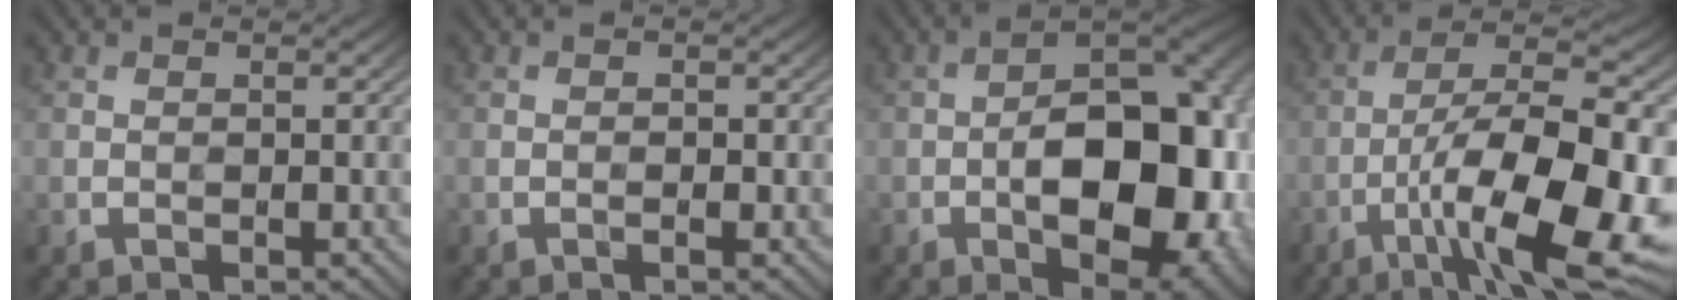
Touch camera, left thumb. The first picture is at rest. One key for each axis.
{"total": 0.8, "fx": -0.3, "fy": 0.2, "fz": 0.7, "tx": -0.009, "ty": 0.002, "tz": -0.005}
{"total": 16.8, "fx": -3.6, "fy": 8.9, "fz": 13.8, "tx": -0.168, "ty": -0.009, "tz": -0.050}
{"total": 16.1, "fx": -6.1, "fy": 5.0, "fz": 14.1, "tx": -0.230, "ty": 0.004, "tz": -0.094}